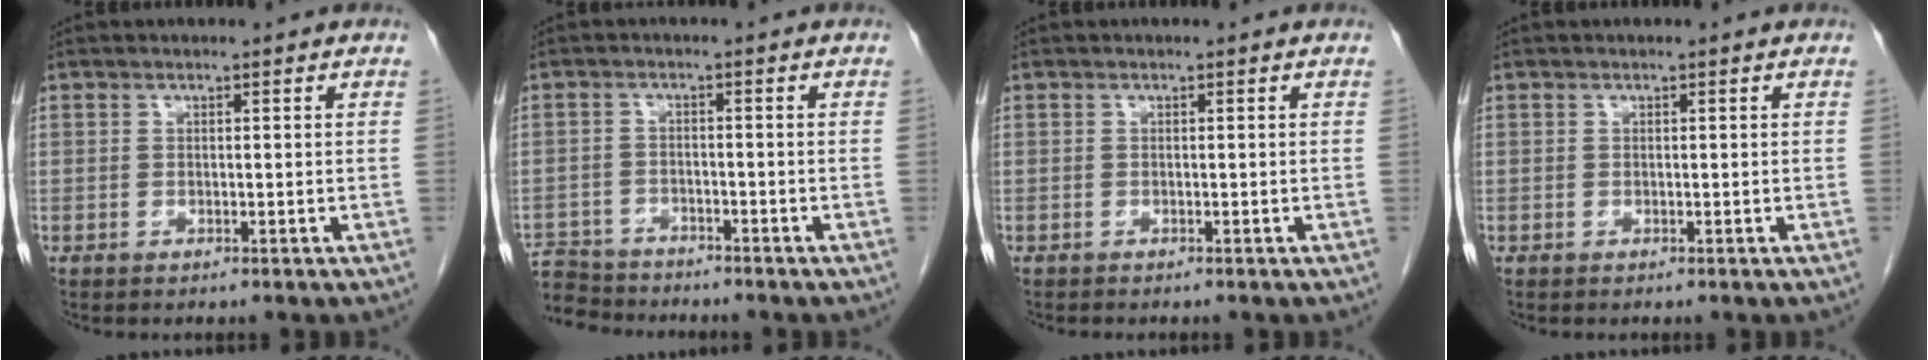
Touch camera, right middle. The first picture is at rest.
{"total": 8.3, "force": [-8.0, 2.2, 0.6], "torque": [-0.024, 0.003, -0.141]}
{"total": 0.0}
{"total": 0.0}